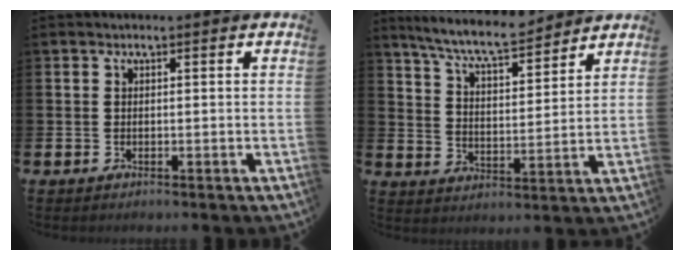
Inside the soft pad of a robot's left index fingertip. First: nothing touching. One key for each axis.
{"total": 8.0, "fx": 7.4, "fy": 0.9, "fz": 2.9, "tx": -0.083, "ty": -0.037, "tz": 0.132}